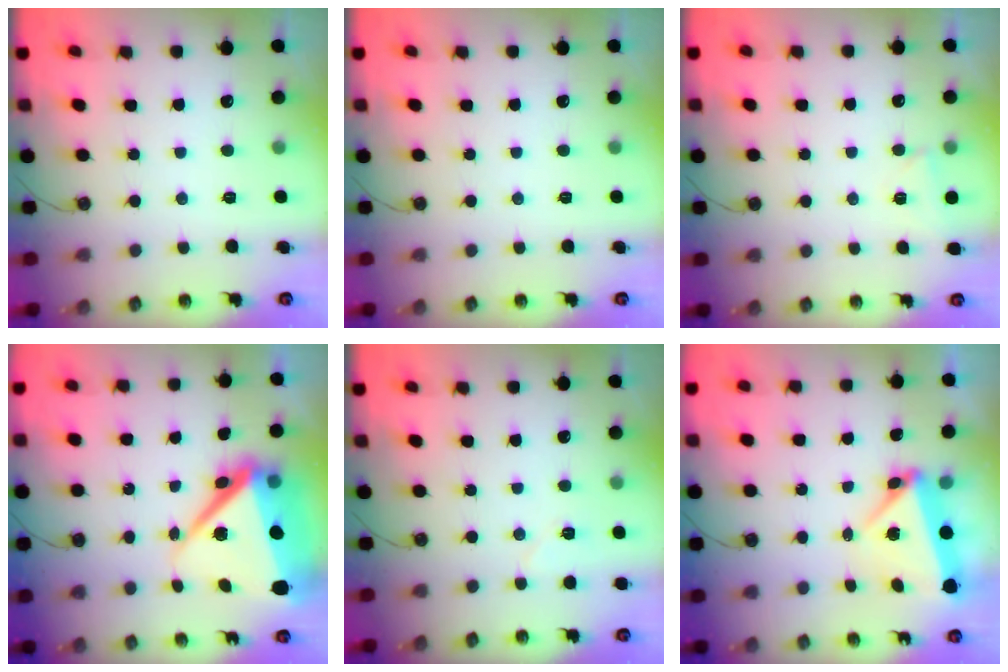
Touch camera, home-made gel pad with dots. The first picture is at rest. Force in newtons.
{"total": 0.0}
{"total": 2.8, "press": 2.7, "slide": 0.6}
{"total": 18.2, "press": 15.8, "slide": 8.9}
{"total": 4.3, "press": 4.3, "slide": 0.4}
{"total": 5.8, "press": 5.7, "slide": 1.3}